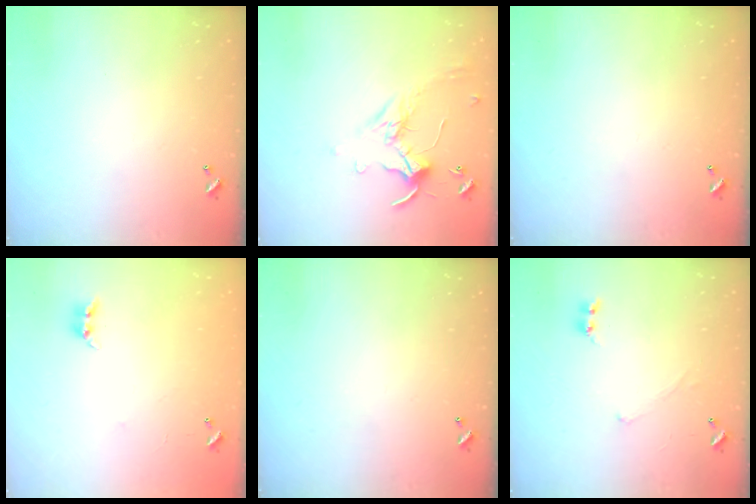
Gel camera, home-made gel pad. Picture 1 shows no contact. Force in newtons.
{"total": 0.0}
{"total": 0.0}
{"total": 7.4, "press": 7.4, "slide": 0.5}
{"total": 0.0}
{"total": 0.7, "press": 0.4, "slide": 0.5}